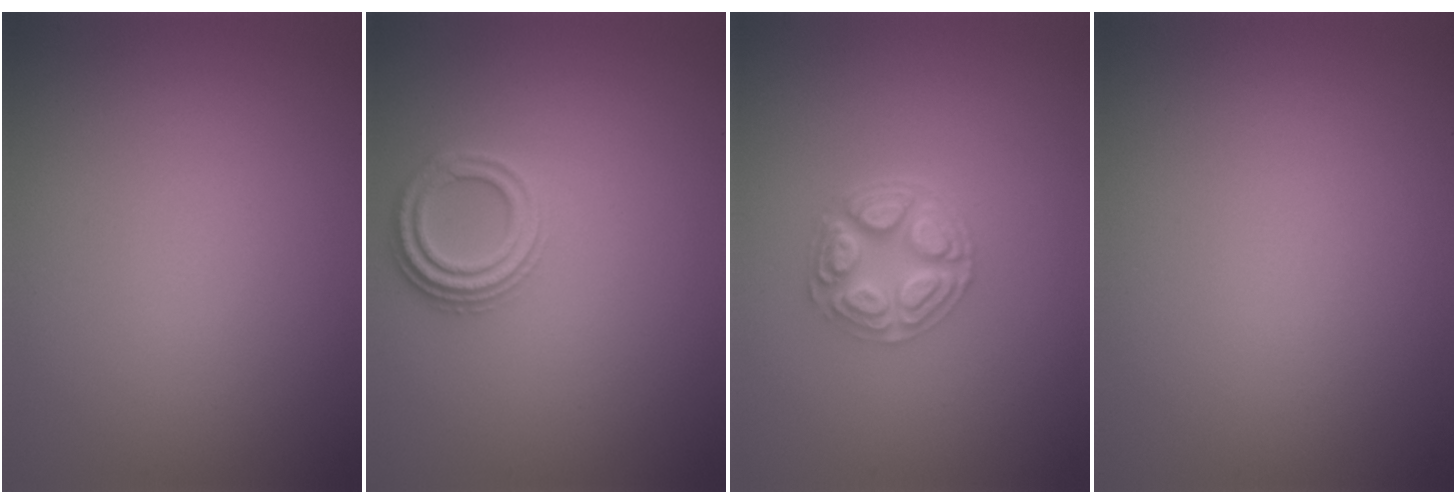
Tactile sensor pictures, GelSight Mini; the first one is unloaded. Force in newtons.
{"total": 3.2, "press": 2.7, "slide": 1.8}
{"total": 4.1, "press": 3.4, "slide": 2.3}
{"total": 0.0}